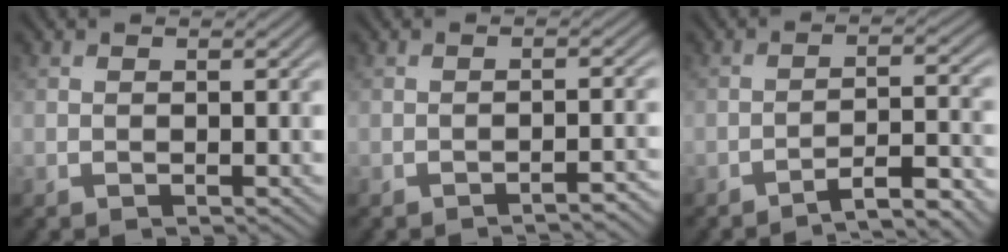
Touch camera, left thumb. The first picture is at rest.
{"total": 2.4, "force": [-2.0, 0.3, 1.4], "torque": [-0.013, 0.010, -0.036]}
{"total": 5.8, "force": [-4.5, 0.8, 3.6], "torque": [-0.042, 0.021, -0.076]}